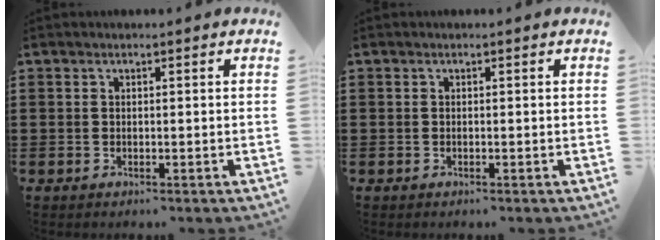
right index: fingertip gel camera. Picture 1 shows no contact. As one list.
[{"total": 0.0}]